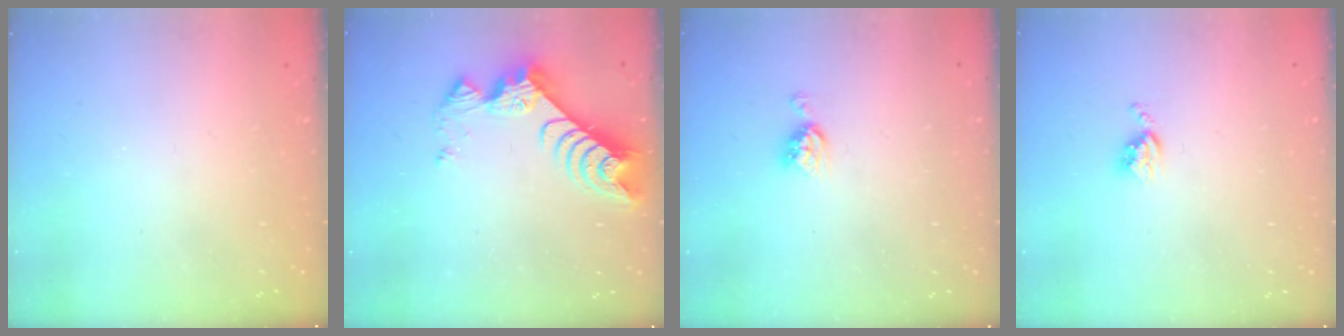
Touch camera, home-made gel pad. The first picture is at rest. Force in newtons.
{"total": 8.8, "press": 8.7, "slide": 0.9}
{"total": 5.0, "press": 5.0, "slide": 0.3}
{"total": 4.5, "press": 4.5, "slide": 0.6}